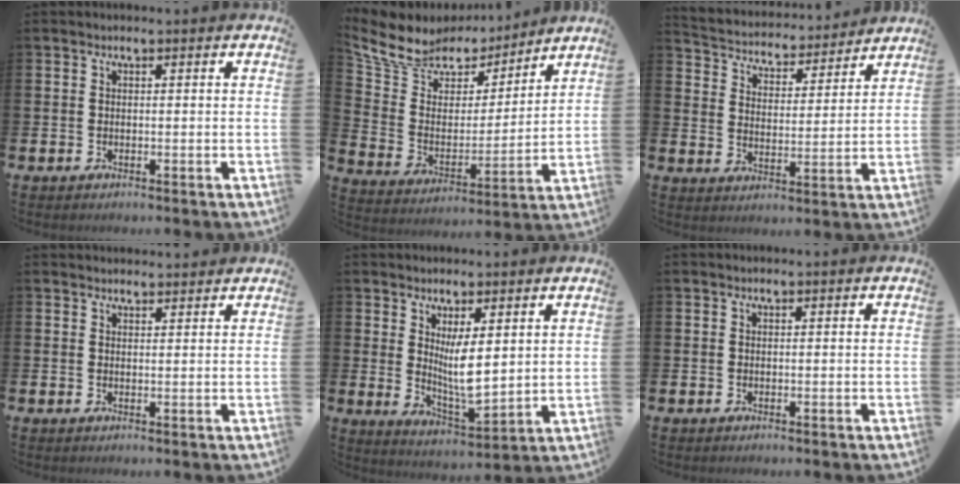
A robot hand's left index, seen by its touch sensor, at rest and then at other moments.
{"total": 8.6, "force": [7.5, 4.1, 1.4], "torque": [-0.076, -0.053, 0.133]}
{"total": 4.5, "force": [4.2, 1.5, 0.0], "torque": [-0.034, -0.040, 0.069]}
{"total": 1.7, "force": [1.7, 0.3, -0.1], "torque": [0.016, -0.010, 0.027]}
{"total": 6.0, "force": [2.7, 1.9, 5.0], "torque": [-0.073, -0.034, 0.044]}
{"total": 0.0}